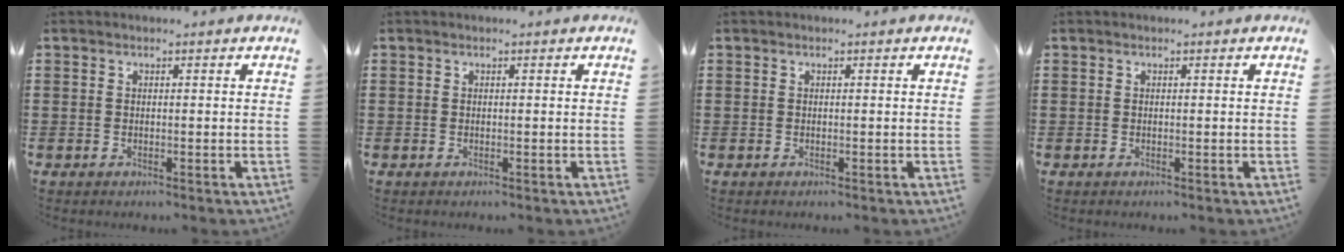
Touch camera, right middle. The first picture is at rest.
{"total": 0.0}
{"total": 0.0}
{"total": 0.0}